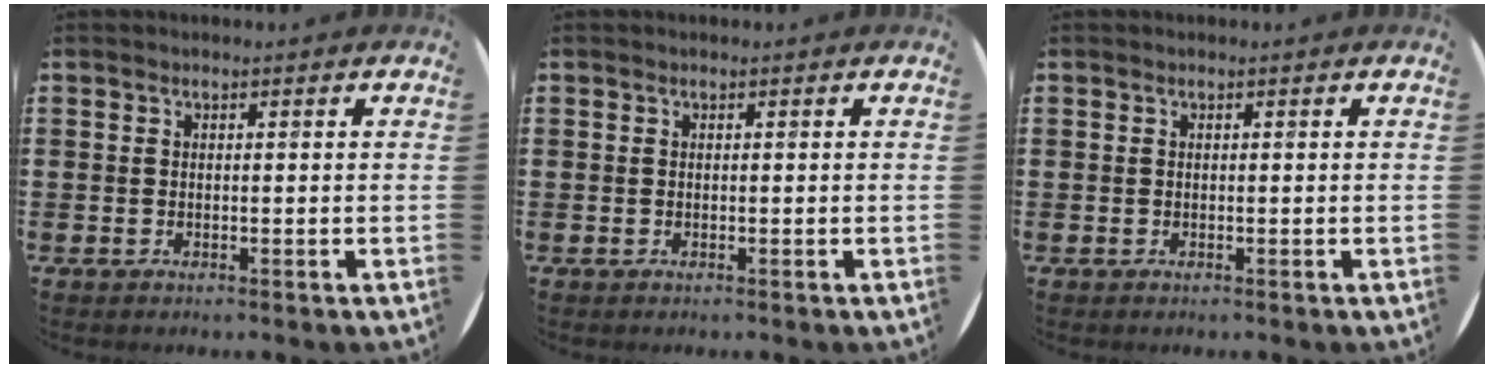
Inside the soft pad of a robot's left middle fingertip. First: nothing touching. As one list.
[{"total": 0.0}, {"total": 0.0}]